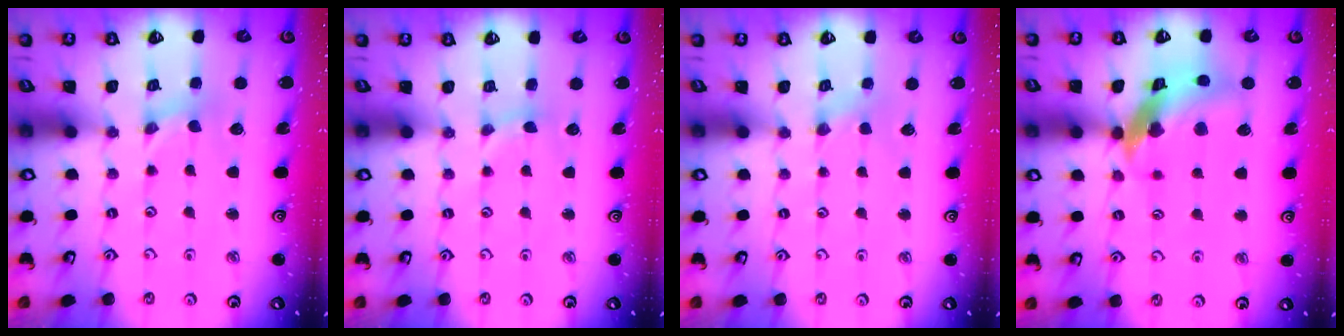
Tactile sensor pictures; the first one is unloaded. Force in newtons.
{"total": 2.3, "press": 2.3, "slide": 0.3}
{"total": 0.9, "press": 0.8, "slide": 0.2}
{"total": 14.4, "press": 14.3, "slide": 2.0}